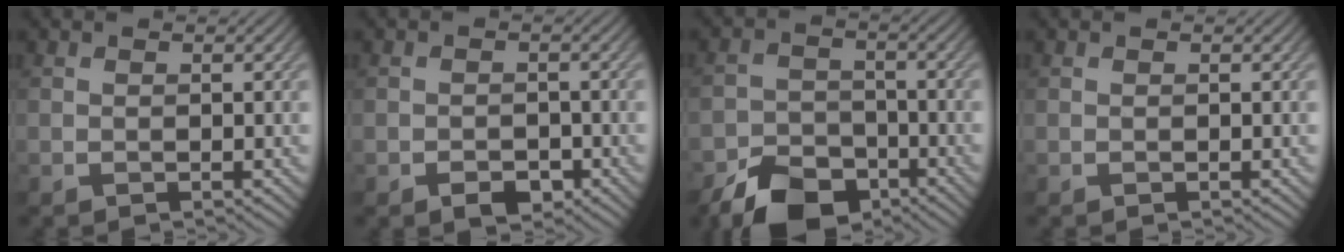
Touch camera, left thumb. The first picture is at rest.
{"total": 2.7, "force": [-1.6, 1.6, 1.4], "torque": [-0.020, -0.003, -0.026]}
{"total": 8.3, "force": [-6.1, 4.4, 3.5], "torque": [-0.065, -0.010, -0.114]}
{"total": 0.0}